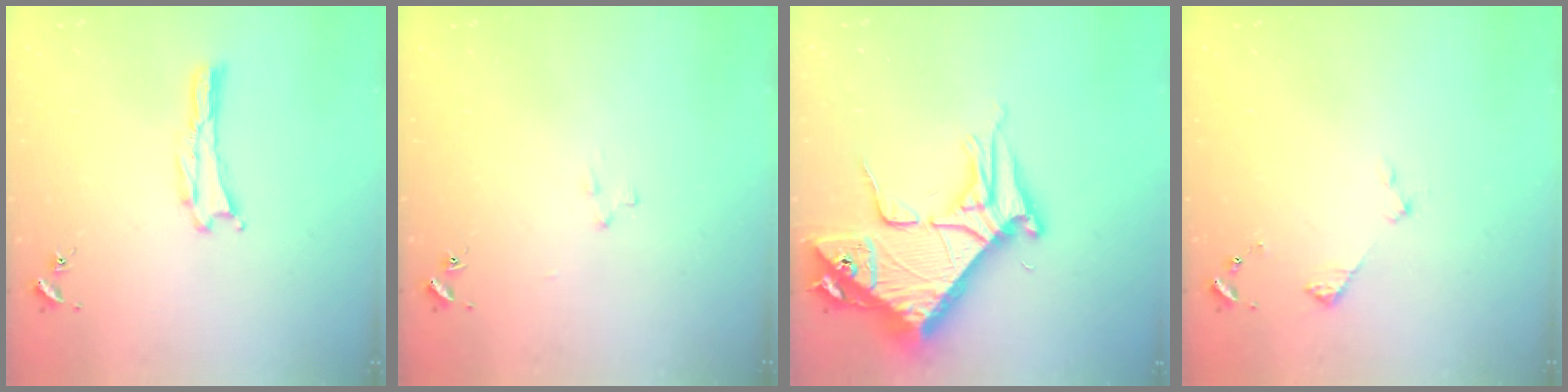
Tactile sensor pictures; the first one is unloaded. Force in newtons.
{"total": 2.2, "press": 2.2, "slide": 0.2}
{"total": 9.0, "press": 8.9, "slide": 1.2}
{"total": 2.9, "press": 2.9, "slide": 0.3}